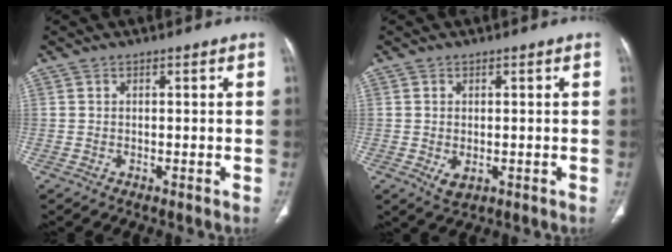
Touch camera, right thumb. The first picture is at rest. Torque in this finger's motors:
{"motor_torque": [-0.42, 0.08, -0.28, 0.30, 0.00]}